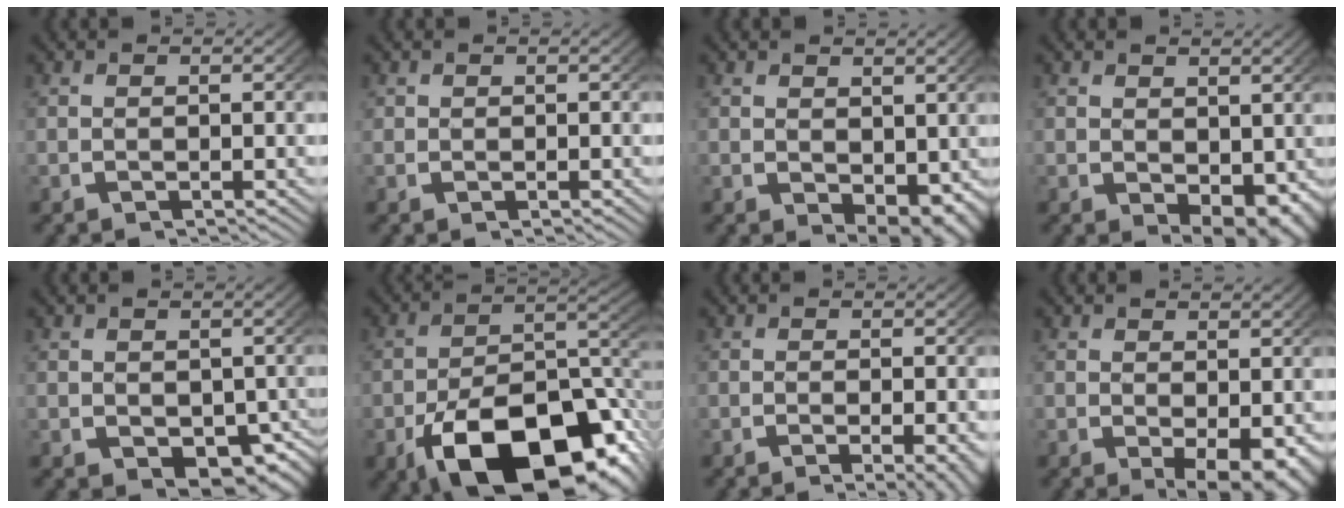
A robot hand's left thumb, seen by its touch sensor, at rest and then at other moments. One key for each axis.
{"total": 0.6, "fx": 0.2, "fy": 0.6, "fz": 0.2, "tx": -0.006, "ty": -0.008, "tz": 0.006}
{"total": 3.5, "fx": 0.3, "fy": 2.2, "fz": 2.7, "tx": -0.037, "ty": -0.025, "tz": 0.025}
{"total": 3.8, "fx": 0.0, "fy": 2.4, "fz": 2.9, "tx": -0.041, "ty": -0.028, "tz": 0.022}
{"total": 4.8, "fx": -1.1, "fy": 3.4, "fz": 3.2, "tx": -0.045, "ty": -0.031, "tz": 0.005}
{"total": 17.6, "fx": -6.9, "fy": 9.9, "fz": 12.8, "tx": -0.219, "ty": -0.066, "tz": -0.068}
{"total": 2.8, "fx": -1.1, "fy": 0.7, "fz": 2.4, "tx": -0.034, "ty": -0.011, "tz": -0.012}
{"total": 4.2, "fx": -0.6, "fy": 2.3, "fz": 3.5, "tx": -0.058, "ty": -0.033, "tz": 0.010}